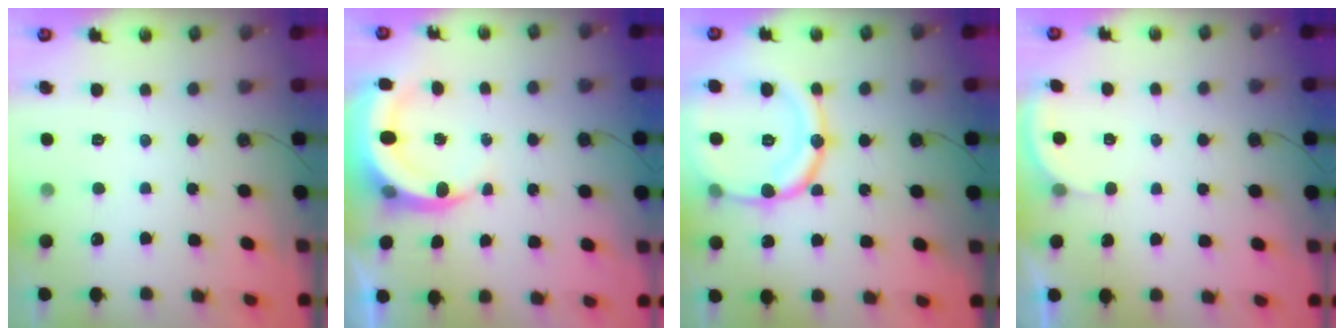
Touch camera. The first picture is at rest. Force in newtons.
{"total": 7.0, "press": 6.9, "slide": 1.0}
{"total": 19.1, "press": 19.1, "slide": 1.6}
{"total": 1.4, "press": 1.3, "slide": 0.5}